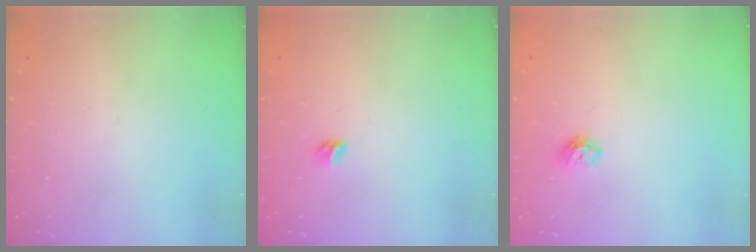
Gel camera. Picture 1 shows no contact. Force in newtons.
{"total": 3.8, "press": 3.8, "slide": 0.7}
{"total": 6.4, "press": 6.4, "slide": 0.7}